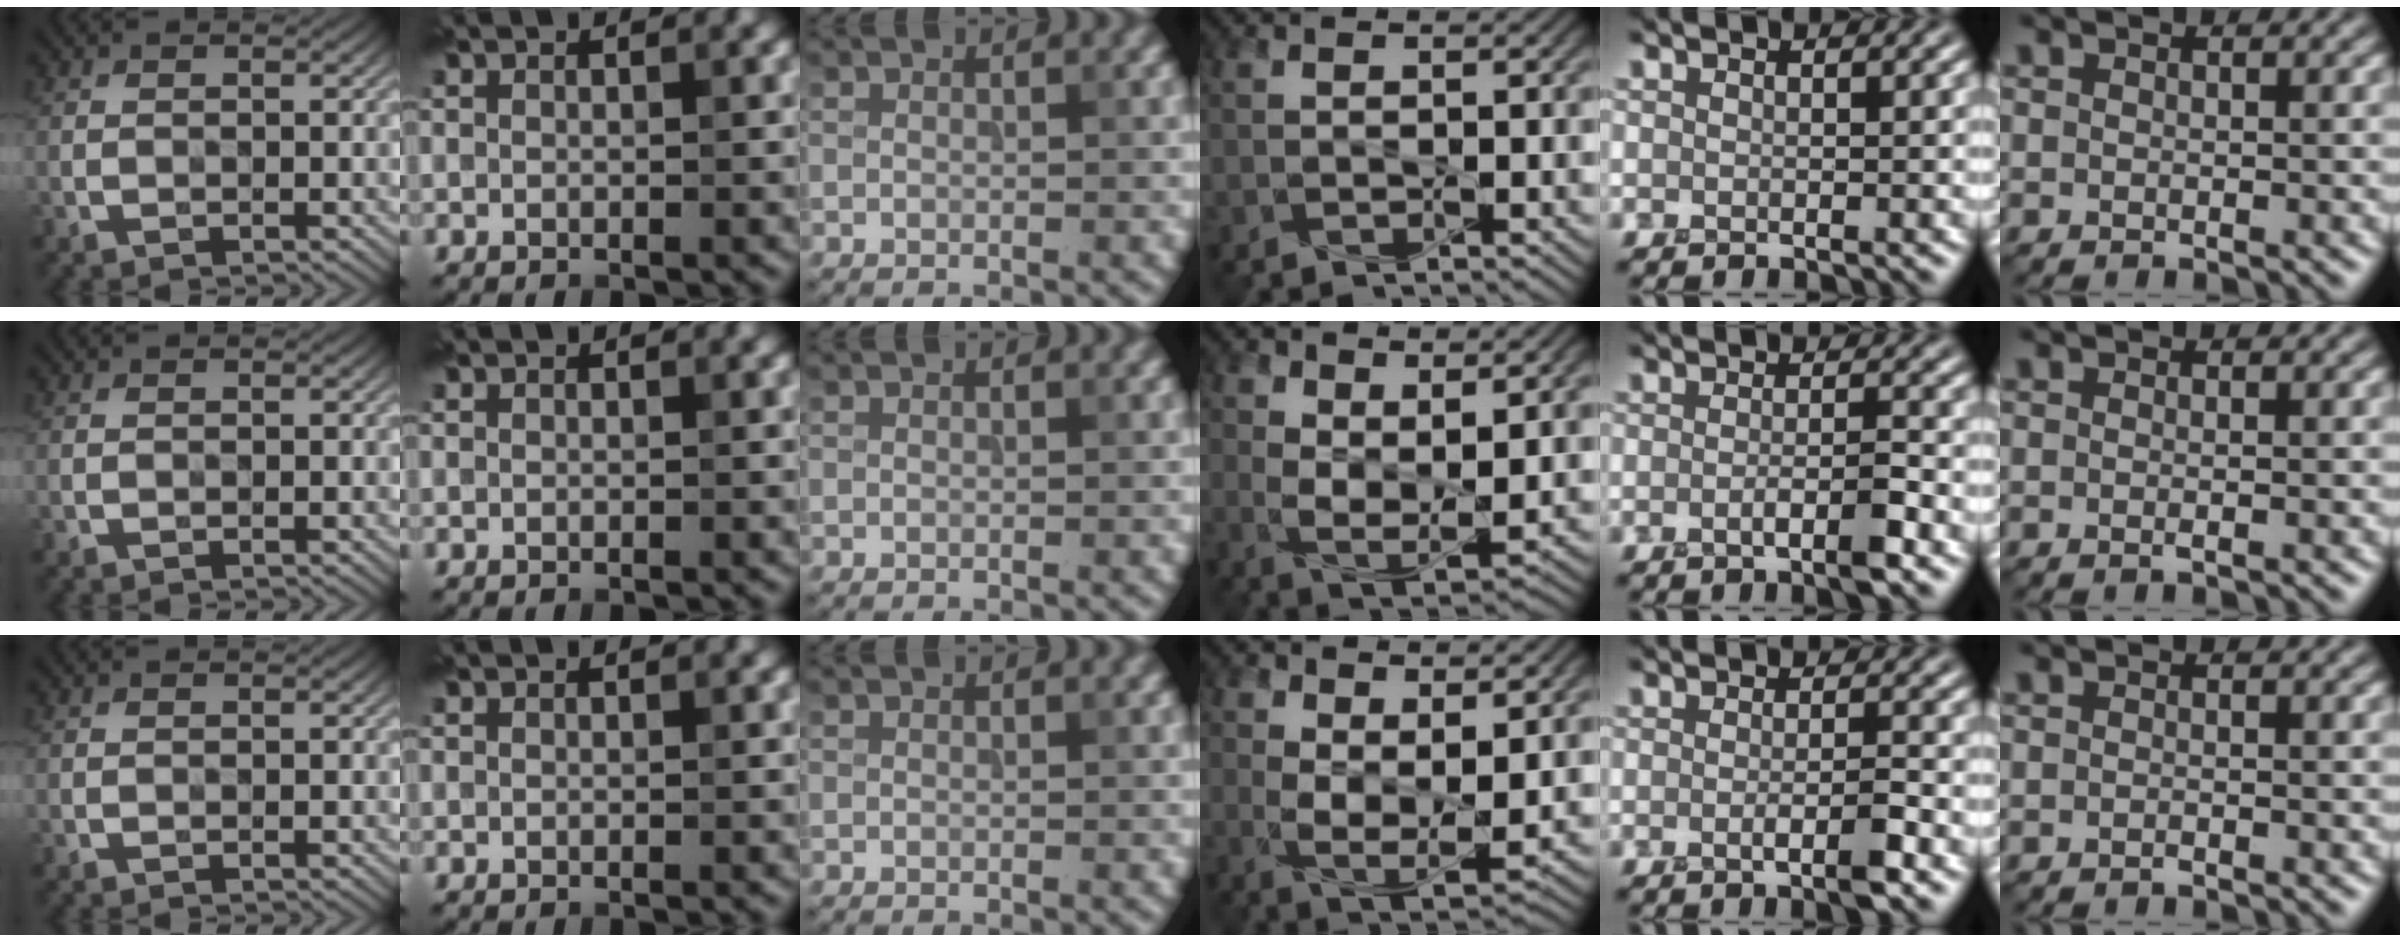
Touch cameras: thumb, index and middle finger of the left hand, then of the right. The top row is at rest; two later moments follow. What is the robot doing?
{"motion": "squeeze", "object": "air blower"}